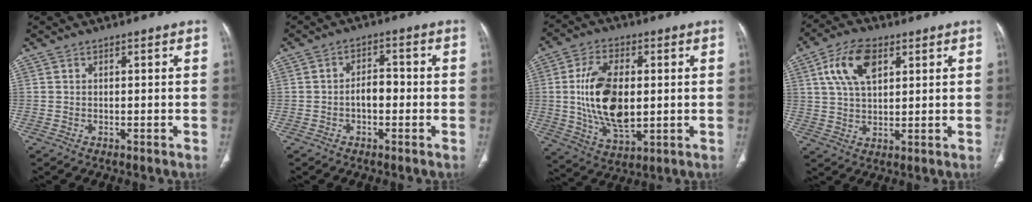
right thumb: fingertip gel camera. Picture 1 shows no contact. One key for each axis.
{"total": 4.0, "fx": -1.0, "fy": 2.4, "fz": 3.0, "tx": -0.038, "ty": 0.020, "tz": -0.021}
{"total": 15.9, "fx": 0.7, "fy": 8.4, "fz": 13.4, "tx": -0.248, "ty": -0.009, "tz": 0.020}
{"total": 10.3, "fx": 4.1, "fy": 5.6, "fz": 7.6, "tx": -0.136, "ty": -0.004, "tz": 0.075}